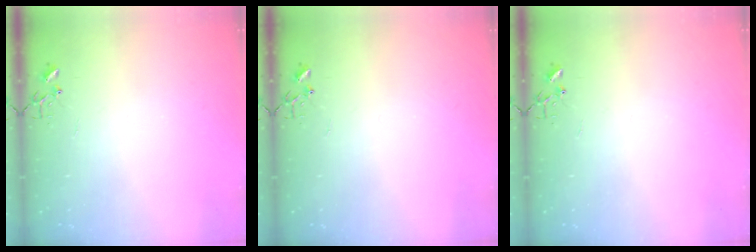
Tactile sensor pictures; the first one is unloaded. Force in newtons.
{"total": 0.0}
{"total": 0.0}